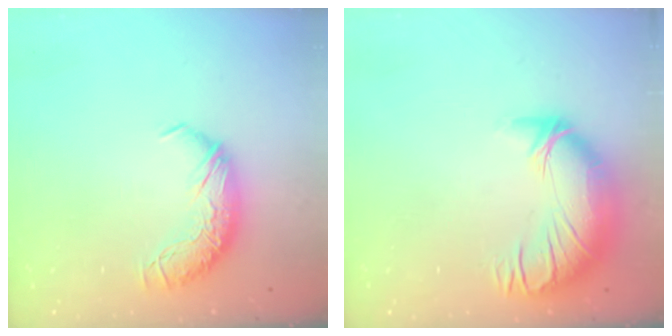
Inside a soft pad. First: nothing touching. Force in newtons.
{"total": 3.7, "press": 2.0, "slide": 3.1}